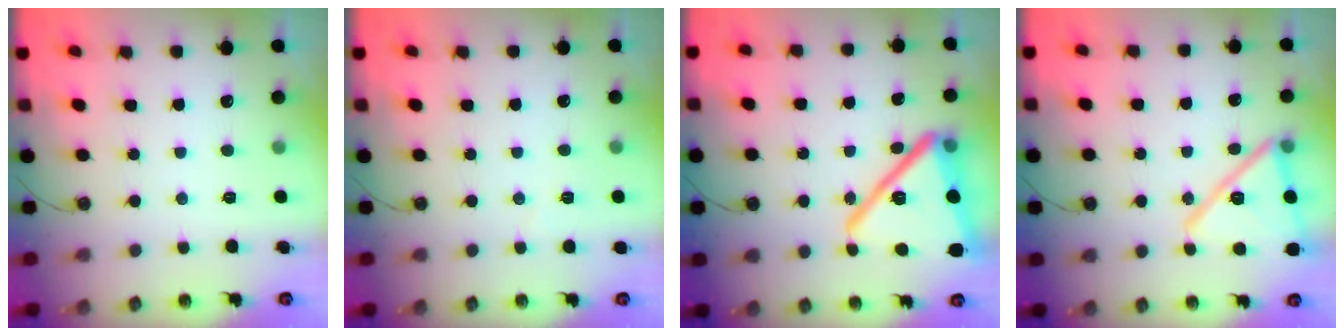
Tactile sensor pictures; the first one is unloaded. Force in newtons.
{"total": 3.0, "press": 2.8, "slide": 1.0}
{"total": 24.8, "press": 24.7, "slide": 2.2}
{"total": 16.1, "press": 15.8, "slide": 3.2}